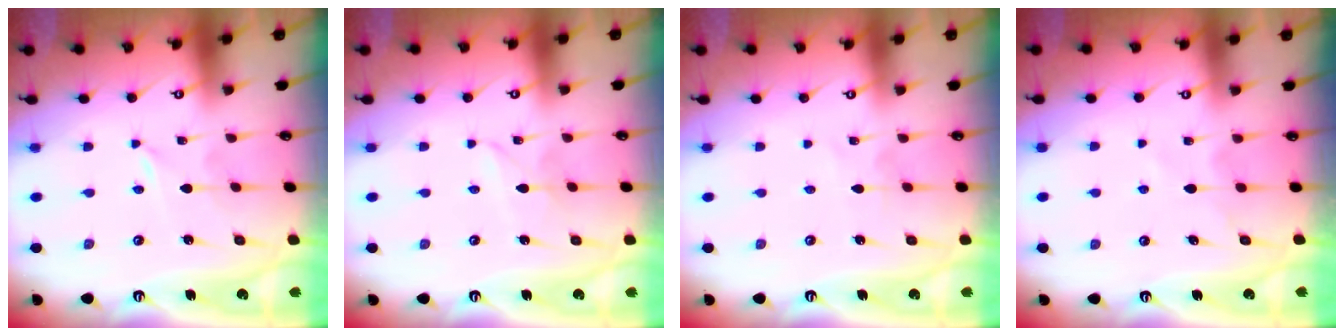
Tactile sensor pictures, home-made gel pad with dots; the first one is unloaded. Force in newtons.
{"total": 3.1, "press": 3.1, "slide": 0.3}
{"total": 2.4, "press": 2.4, "slide": 0.3}
{"total": 4.9, "press": 4.8, "slide": 0.5}